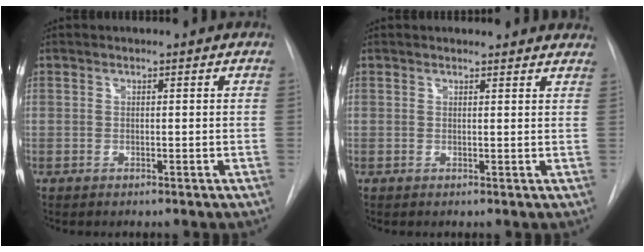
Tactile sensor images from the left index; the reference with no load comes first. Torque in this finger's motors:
{"motor_torque": [0.30, -0.20, 0.02, -0.01]}